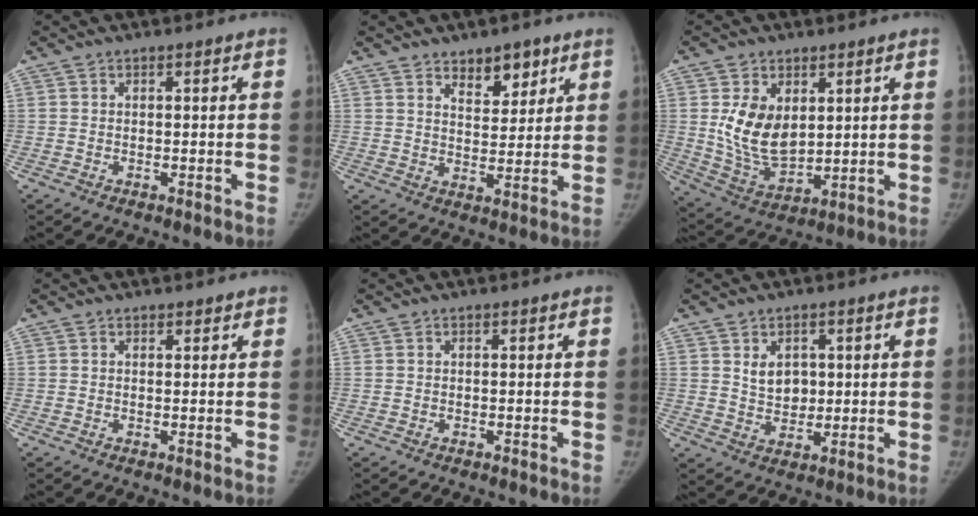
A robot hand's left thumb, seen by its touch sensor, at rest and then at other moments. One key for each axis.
{"total": 6.9, "fx": 4.5, "fy": 3.7, "fz": 3.8, "tx": -0.024, "ty": -0.031, "tz": 0.071}
{"total": 11.9, "fx": 2.8, "fy": 7.6, "fz": 8.7, "tx": -0.130, "ty": -0.025, "tz": 0.068}
{"total": 1.0, "fx": 0.8, "fy": 0.7, "fz": 0.2, "tx": 0.010, "ty": -0.004, "tz": 0.007}
{"total": 0.0}
{"total": 5.4, "fx": 1.5, "fy": 4.1, "fz": 3.1, "tx": -0.026, "ty": -0.013, "tz": 0.032}